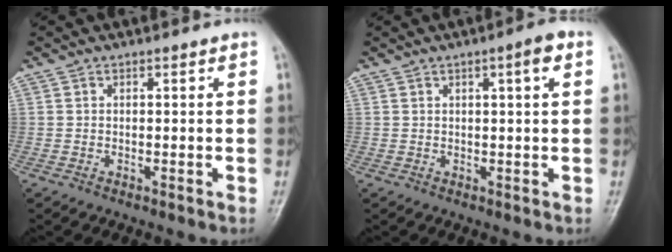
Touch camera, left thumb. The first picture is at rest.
{"total": 3.3, "force": [1.2, 0.4, 3.0], "torque": [-0.044, 0.003, 0.018]}